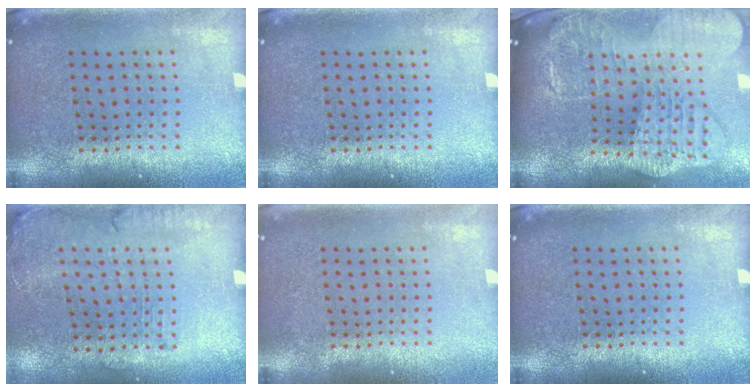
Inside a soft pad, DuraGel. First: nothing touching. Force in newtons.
{"total": 0.0}
{"total": 3.5, "press": 2.8, "slide": 2.1}
{"total": 1.6, "press": 1.3, "slide": 1.0}
{"total": 0.5, "press": 0.5, "slide": 0.1}
{"total": 0.0}